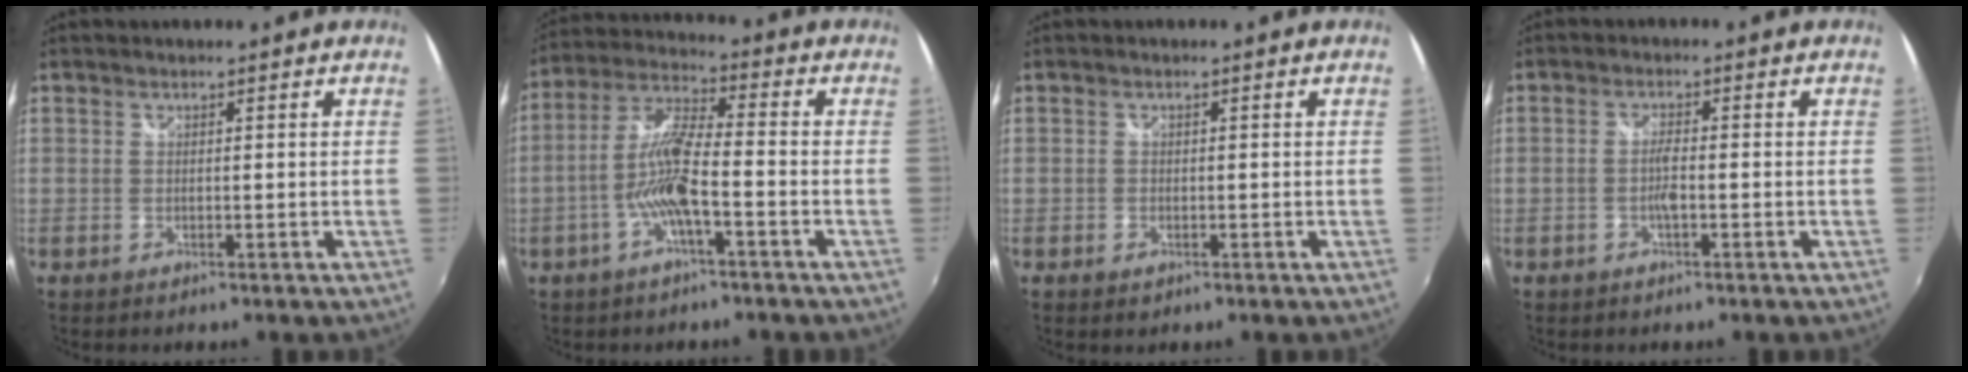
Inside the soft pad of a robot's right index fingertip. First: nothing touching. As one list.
[{"total": 9.1, "force": [-3.3, 1.2, 8.4], "torque": [-0.182, 0.005, -0.061]}, {"total": 1.2, "force": [-0.5, 1.0, 0.4], "torque": [-0.009, -0.004, -0.010]}, {"total": 2.5, "force": [-0.8, 0.3, 2.3], "torque": [-0.046, 0.001, -0.016]}]